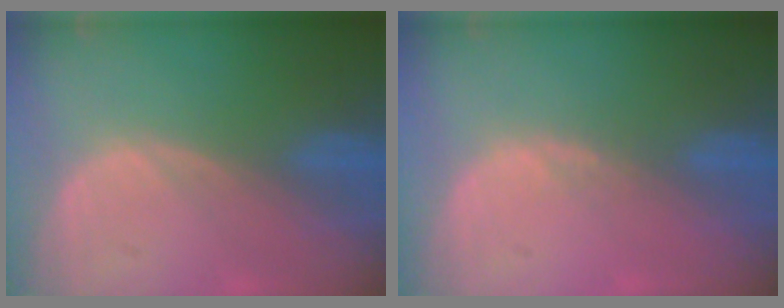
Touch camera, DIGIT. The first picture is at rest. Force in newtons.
{"total": 0.8, "press": 0.8, "slide": 0.3}